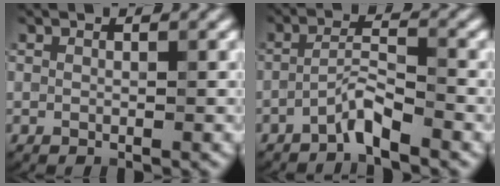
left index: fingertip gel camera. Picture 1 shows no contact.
{"total": 2.5, "force": [-2.0, 0.2, 1.5], "torque": [-0.030, 0.012, -0.045]}